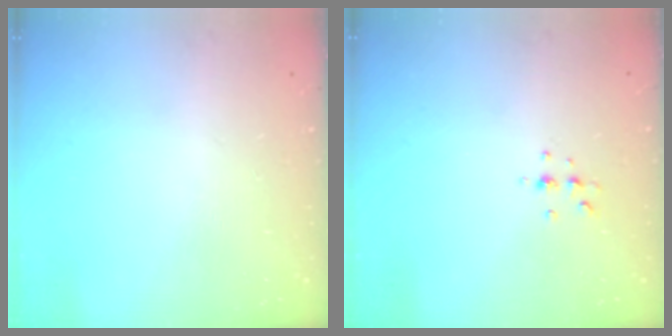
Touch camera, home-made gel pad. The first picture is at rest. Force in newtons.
{"total": 4.4, "press": 4.3, "slide": 0.6}